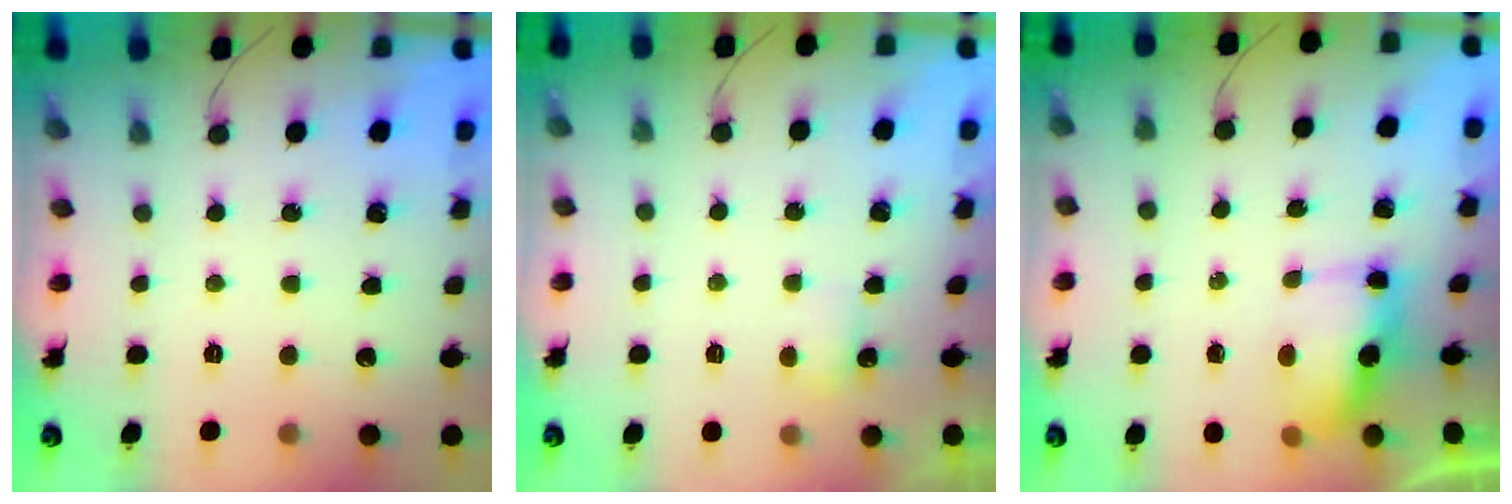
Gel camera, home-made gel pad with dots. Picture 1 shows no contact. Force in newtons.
{"total": 2.8, "press": 2.7, "slide": 0.7}
{"total": 6.4, "press": 6.3, "slide": 0.7}